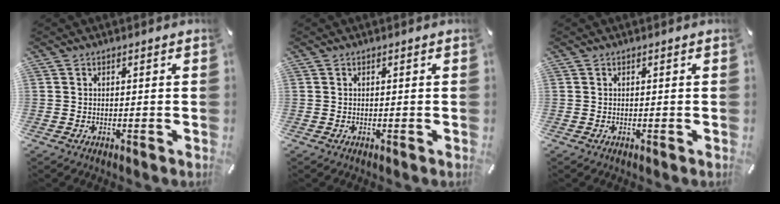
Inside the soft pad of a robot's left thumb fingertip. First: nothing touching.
{"total": 0.0}
{"total": 0.0}